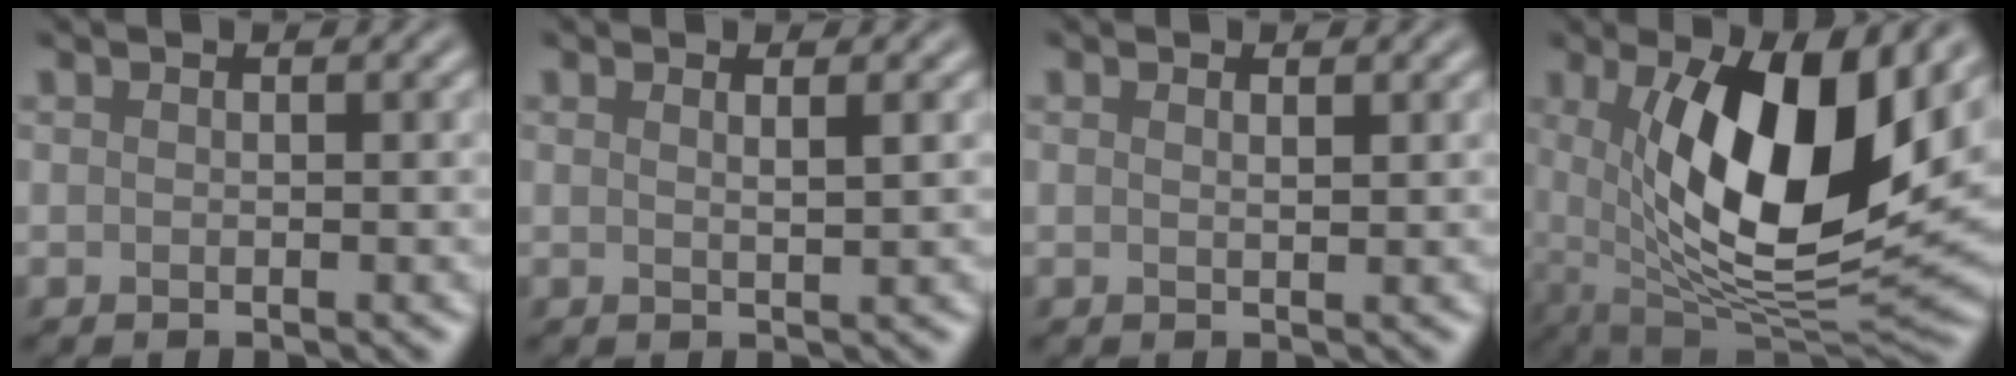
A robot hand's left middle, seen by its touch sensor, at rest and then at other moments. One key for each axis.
{"total": 1.1, "fx": 0.6, "fy": 0.3, "fz": 0.9, "tx": -0.007, "ty": 0.001, "tz": 0.007}
{"total": 0.6, "fx": 0.4, "fy": 0.1, "fz": 0.3, "tx": -0.005, "ty": -0.002, "tz": 0.008}
{"total": 12.9, "fx": 2.7, "fy": 5.1, "fz": 11.6, "tx": -0.186, "ty": -0.018, "tz": 0.046}